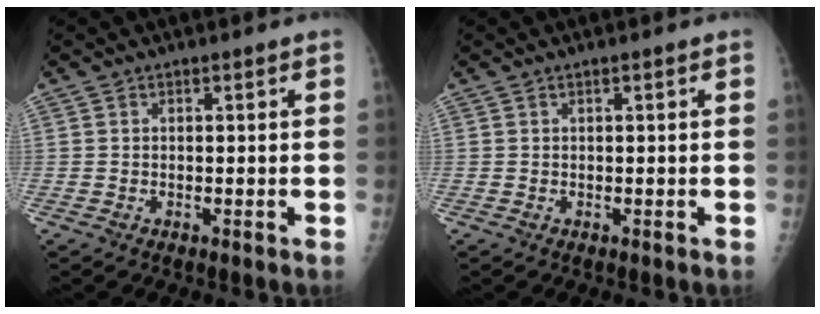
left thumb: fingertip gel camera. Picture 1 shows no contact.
{"total": 0.0}